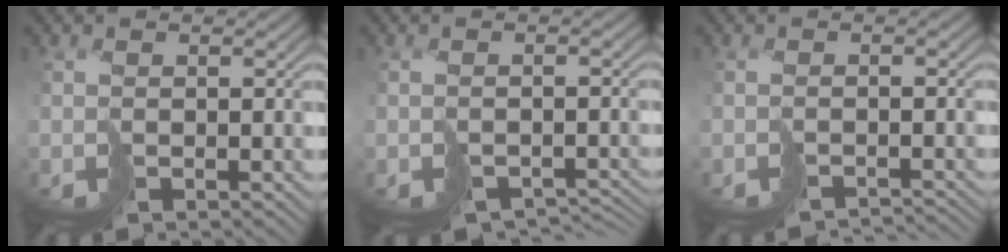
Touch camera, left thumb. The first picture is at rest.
{"total": 3.7, "force": [-2.9, 1.8, 1.5], "torque": [-0.019, -0.009, -0.031]}
{"total": 2.4, "force": [-2.3, 0.0, 0.3], "torque": [-0.002, -0.007, -0.038]}